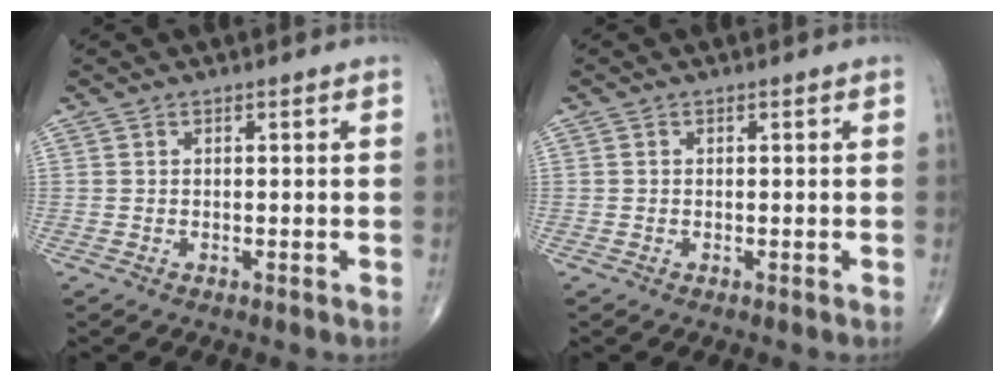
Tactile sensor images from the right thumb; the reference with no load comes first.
{"total": 0.0}